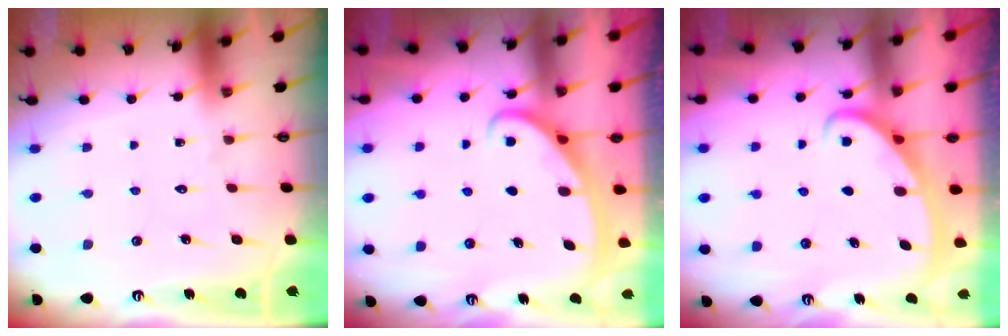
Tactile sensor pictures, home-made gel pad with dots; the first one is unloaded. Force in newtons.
{"total": 2.6, "press": 2.6, "slide": 0.4}
{"total": 2.7, "press": 2.7, "slide": 0.4}